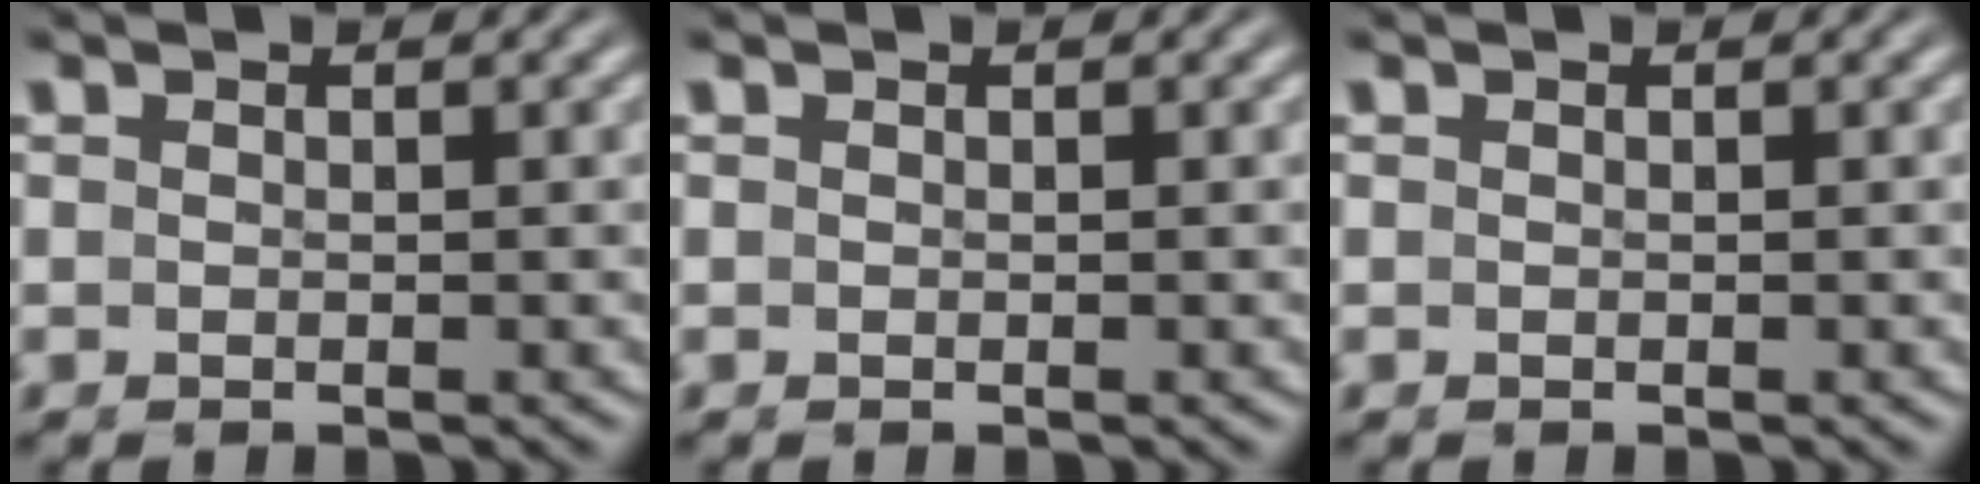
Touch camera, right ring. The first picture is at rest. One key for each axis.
{"total": 0.0}
{"total": 0.0}